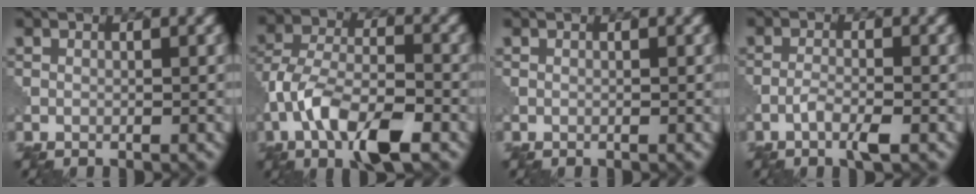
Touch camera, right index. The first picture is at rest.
{"total": 8.3, "force": [-4.1, 3.4, 6.5], "torque": [-0.126, 0.005, -0.087]}
{"total": 0.0}
{"total": 2.3, "force": [-1.2, 0.4, 1.9], "torque": [-0.039, 0.003, -0.028]}